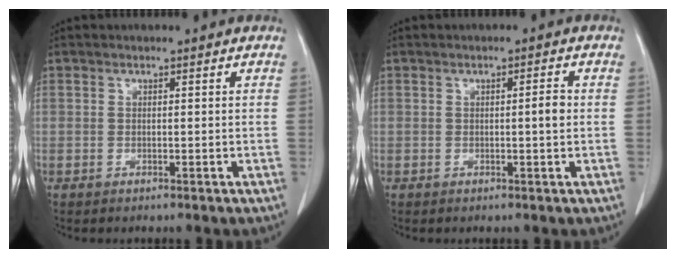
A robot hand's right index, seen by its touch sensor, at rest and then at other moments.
{"total": 1.9, "force": [0.0, 0.1, 1.9], "torque": [-0.029, 0.001, 0.000]}